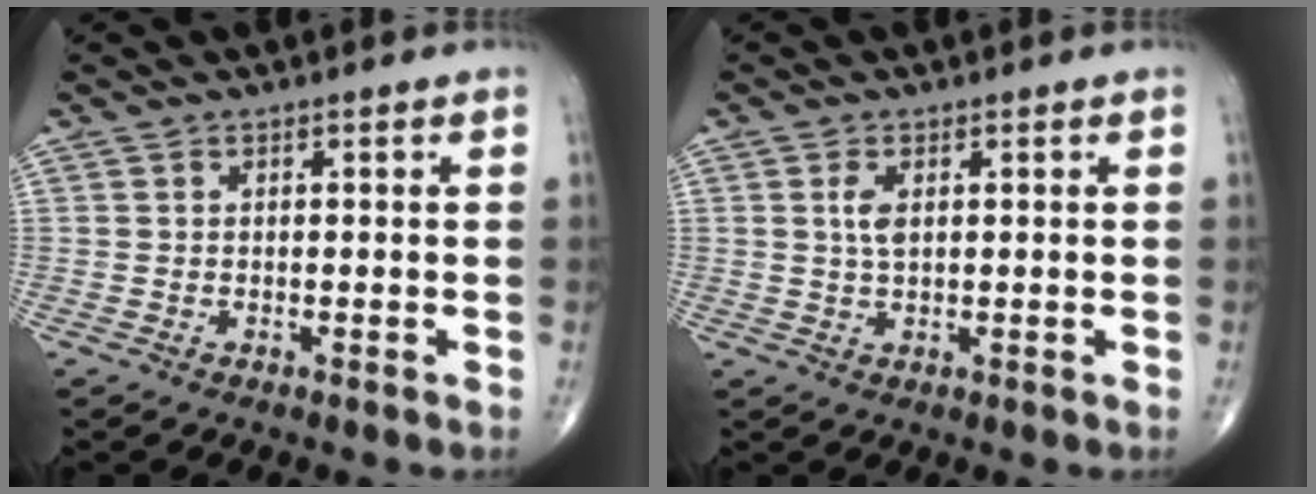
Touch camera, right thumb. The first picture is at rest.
{"total": 2.8, "force": [0.7, 1.3, 2.4], "torque": [-0.050, -0.001, 0.015]}